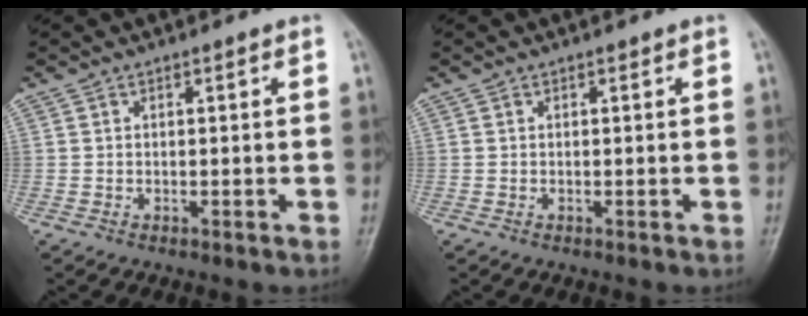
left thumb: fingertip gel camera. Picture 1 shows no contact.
{"total": 0.0}